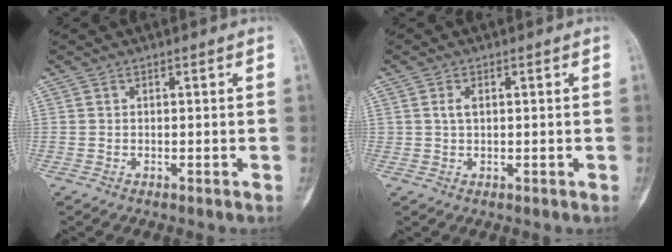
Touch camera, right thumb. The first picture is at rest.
{"total": 1.9, "force": [0.5, 1.1, 1.4], "torque": [-0.028, 0.003, 0.010]}